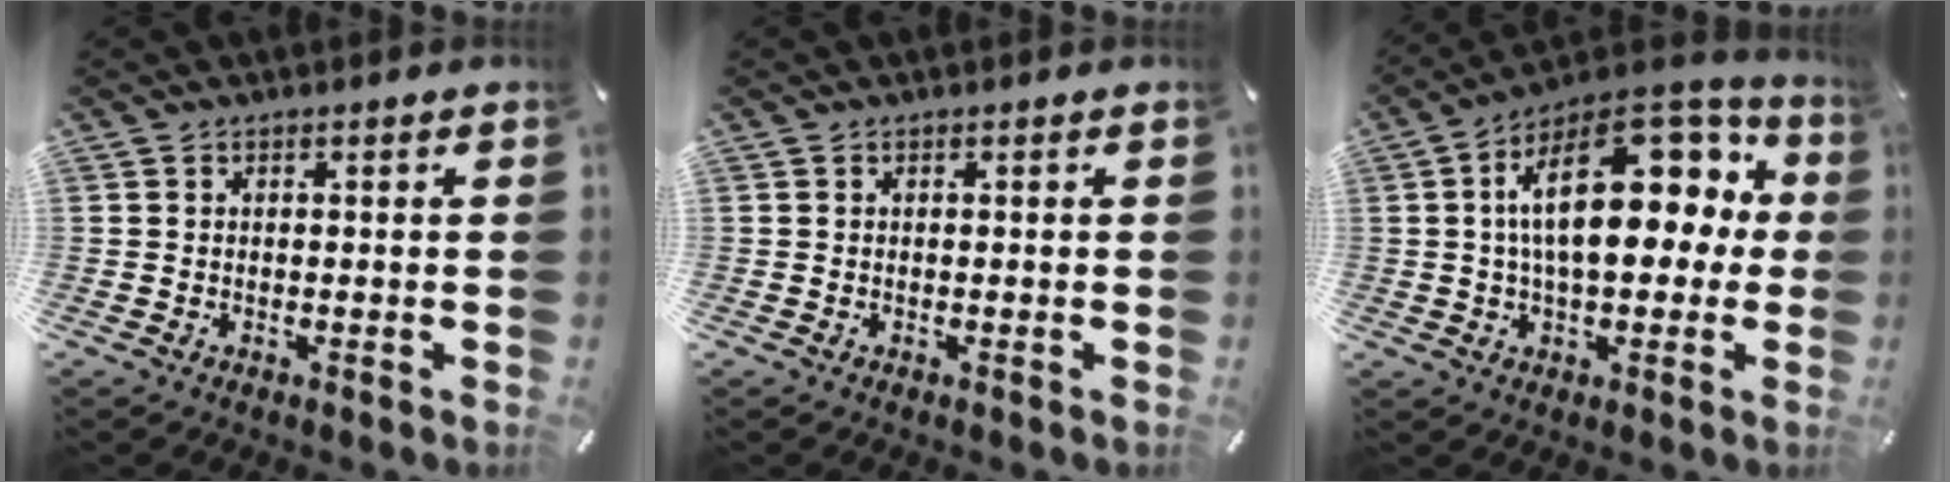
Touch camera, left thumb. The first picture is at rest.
{"total": 0.0}
{"total": 22.2, "force": [5.3, 11.9, 17.9], "torque": [-0.285, -0.029, 0.088]}